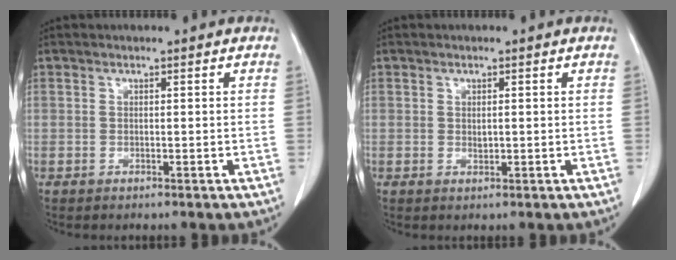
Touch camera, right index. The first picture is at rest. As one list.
[{"total": 1.0, "force": [0.1, 0.4, 0.9], "torque": [-0.016, -0.003, 0.005]}]